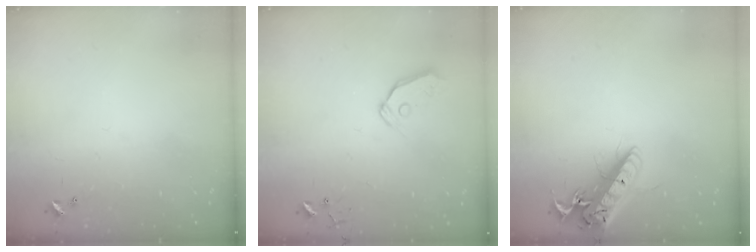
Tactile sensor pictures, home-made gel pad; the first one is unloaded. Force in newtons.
{"total": 7.3, "press": 7.2, "slide": 0.8}
{"total": 19.7, "press": 19.5, "slide": 2.7}